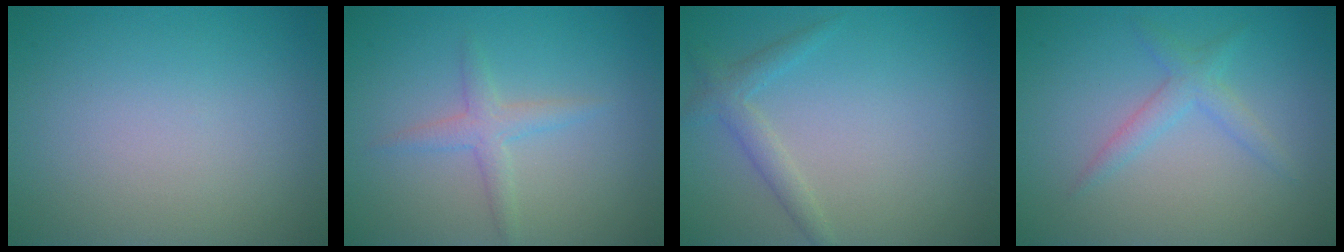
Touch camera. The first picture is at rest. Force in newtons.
{"total": 2.0, "press": 2.0, "slide": 0.1}
{"total": 1.9, "press": 1.9, "slide": 0.2}
{"total": 1.9, "press": 1.9, "slide": 0.0}